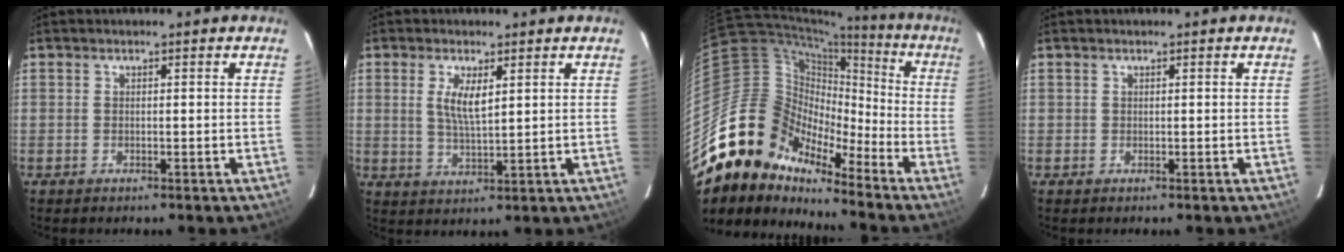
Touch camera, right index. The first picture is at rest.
{"total": 5.2, "force": [1.7, 1.6, 4.6], "torque": [-0.087, -0.003, 0.035]}
{"total": 15.0, "force": [-11.9, 8.5, 3.0], "torque": [-0.051, 0.047, -0.237]}
{"total": 0.0}